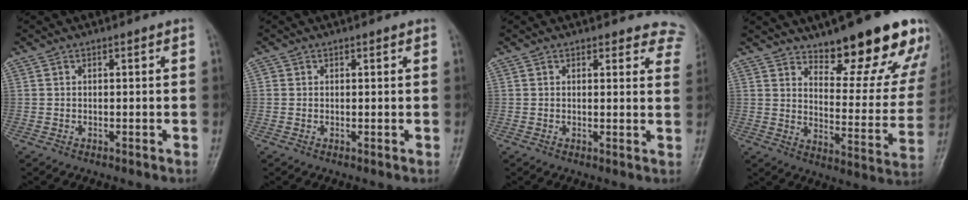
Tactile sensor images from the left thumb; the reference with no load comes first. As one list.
[{"total": 0.7, "force": [0.3, 0.6, 0.2], "torque": [0.005, -0.001, 0.003]}, {"total": 7.8, "force": [7.1, 3.0, 0.9], "torque": [0.047, -0.028, 0.047]}, {"total": 21.0, "force": [15.5, 6.7, 12.5], "torque": [-0.112, -0.107, 0.207]}]